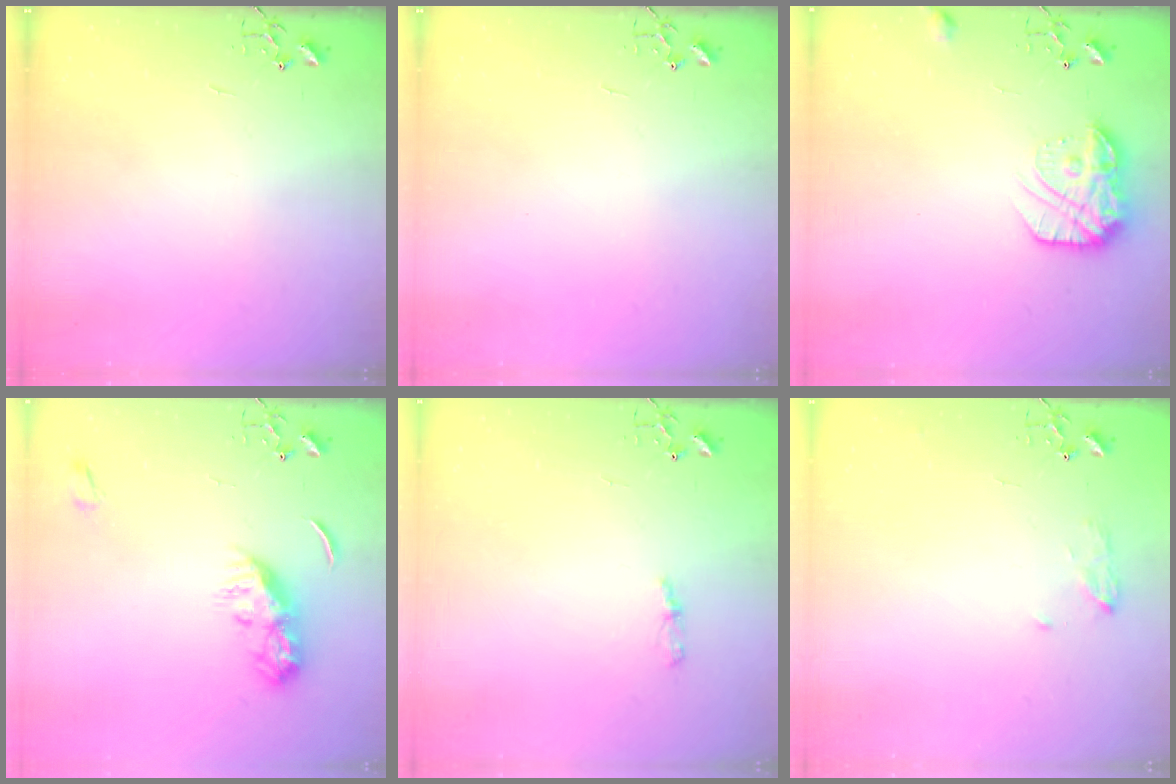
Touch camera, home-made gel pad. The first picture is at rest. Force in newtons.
{"total": 0.0}
{"total": 14.1, "press": 14.1, "slide": 0.8}
{"total": 9.0, "press": 9.0, "slide": 0.2}
{"total": 4.2, "press": 4.1, "slide": 0.5}
{"total": 8.4, "press": 8.4, "slide": 0.9}